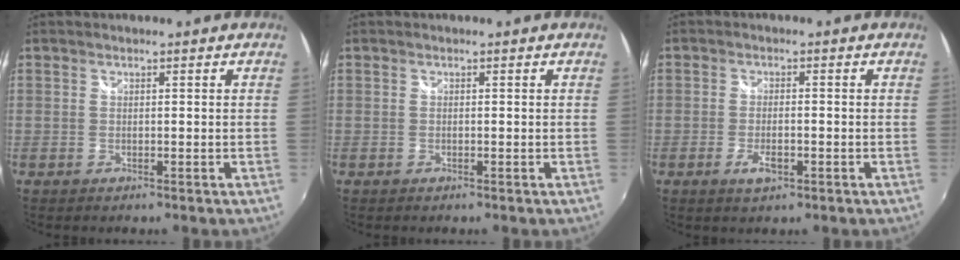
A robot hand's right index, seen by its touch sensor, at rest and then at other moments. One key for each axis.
{"total": 0.0}
{"total": 3.4, "fx": -1.6, "fy": 1.5, "fz": 2.7, "tx": -0.057, "ty": -0.006, "tz": -0.027}